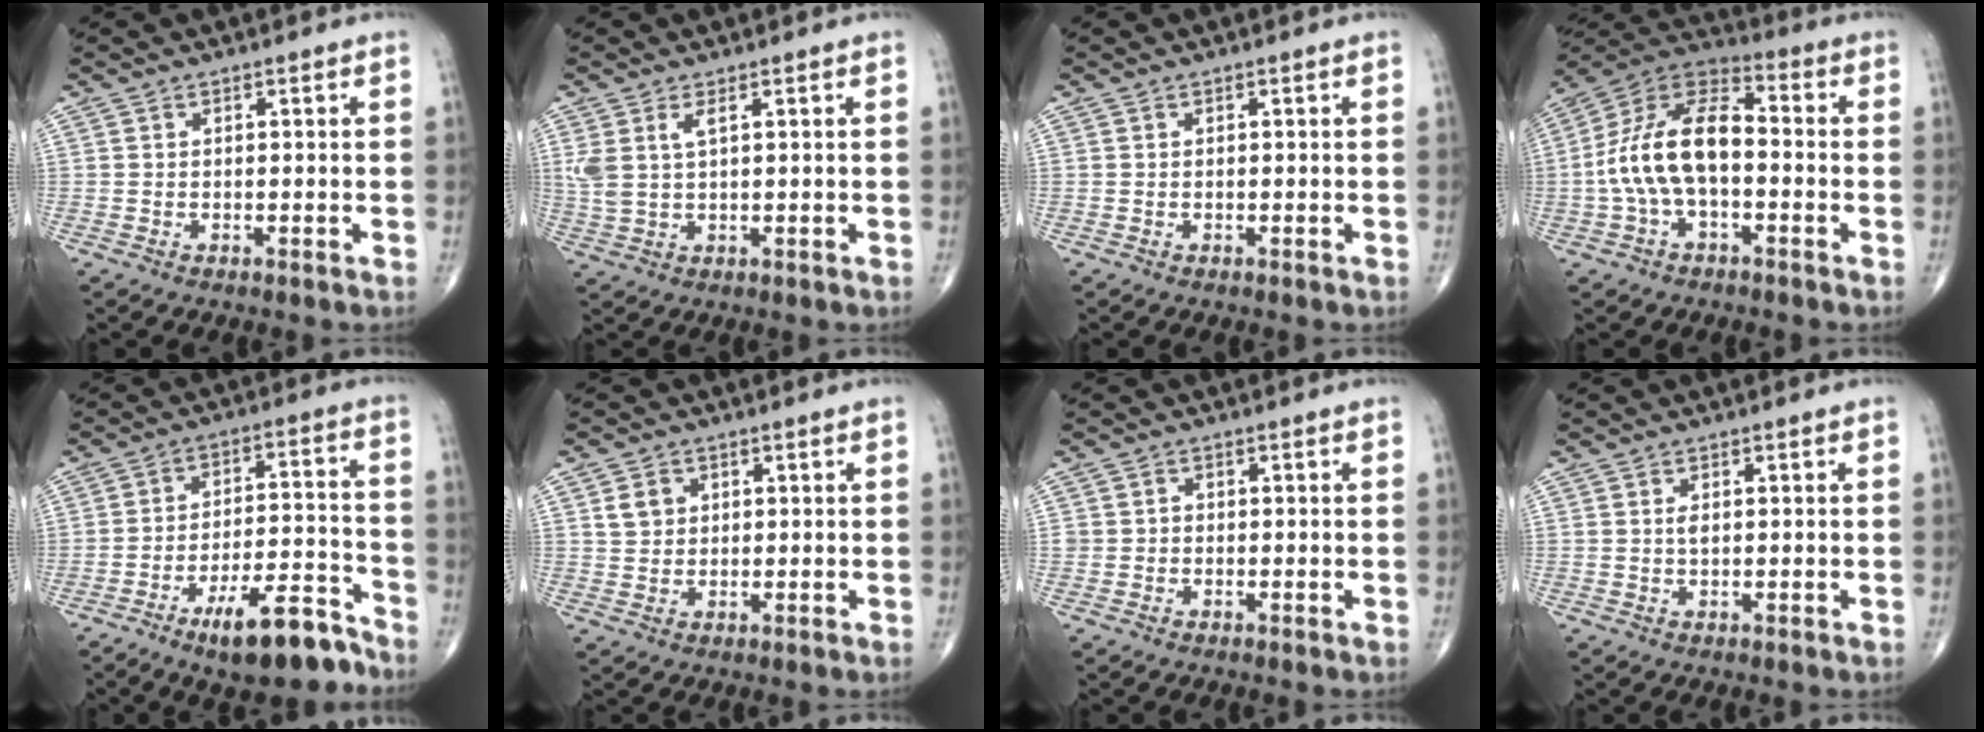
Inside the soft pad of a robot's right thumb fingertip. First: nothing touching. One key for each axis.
{"total": 4.5, "fx": 1.7, "fy": 1.8, "fz": 3.8, "tx": -0.095, "ty": -0.001, "tz": 0.042}
{"total": 0.0}
{"total": 15.1, "fx": -1.8, "fy": 8.0, "fz": 12.7, "tx": -0.243, "ty": 0.046, "tz": -0.043}
{"total": 13.4, "fx": -9.3, "fy": 4.0, "fz": 8.7, "tx": -0.123, "ty": 0.077, "tz": -0.149}
{"total": 3.6, "fx": 1.2, "fy": 3.0, "fz": 1.6, "tx": -0.013, "ty": -0.003, "tz": 0.023}
{"total": 1.2, "fx": -0.2, "fy": 1.2, "fz": 0.4, "tx": 0.002, "ty": 0.004, "tz": -0.005}
{"total": 1.3, "fx": 0.2, "fy": 0.6, "fz": 1.1, "tx": -0.019, "ty": -0.001, "tz": 0.004}